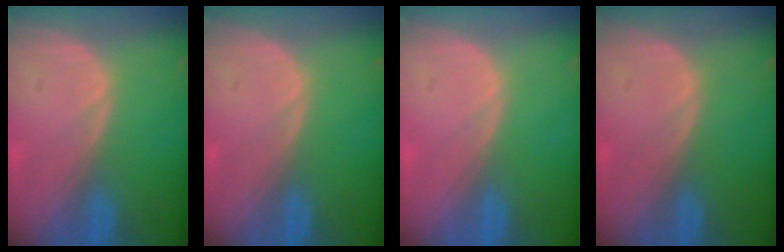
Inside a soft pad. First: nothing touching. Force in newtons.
{"total": 0.0}
{"total": 0.0}
{"total": 0.0}